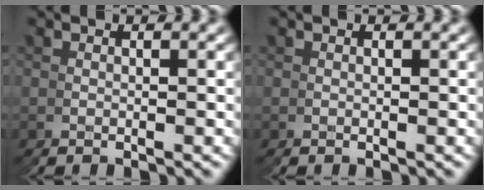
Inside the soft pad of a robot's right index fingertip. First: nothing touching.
{"total": 0.0}